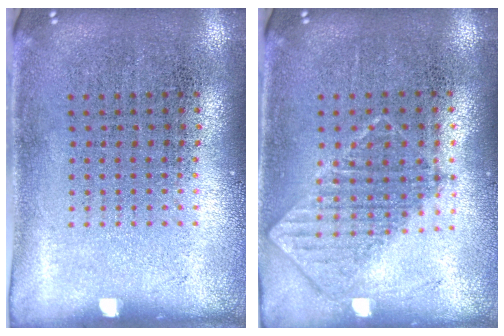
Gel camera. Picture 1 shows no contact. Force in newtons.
{"total": 0.8, "press": 0.8, "slide": 0.1}